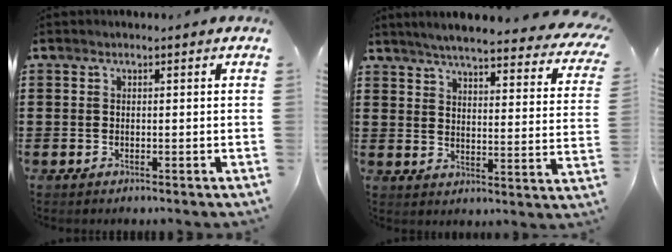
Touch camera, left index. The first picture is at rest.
{"total": 5.3, "force": [4.7, -0.6, 2.4], "torque": [-0.059, -0.040, 0.074]}